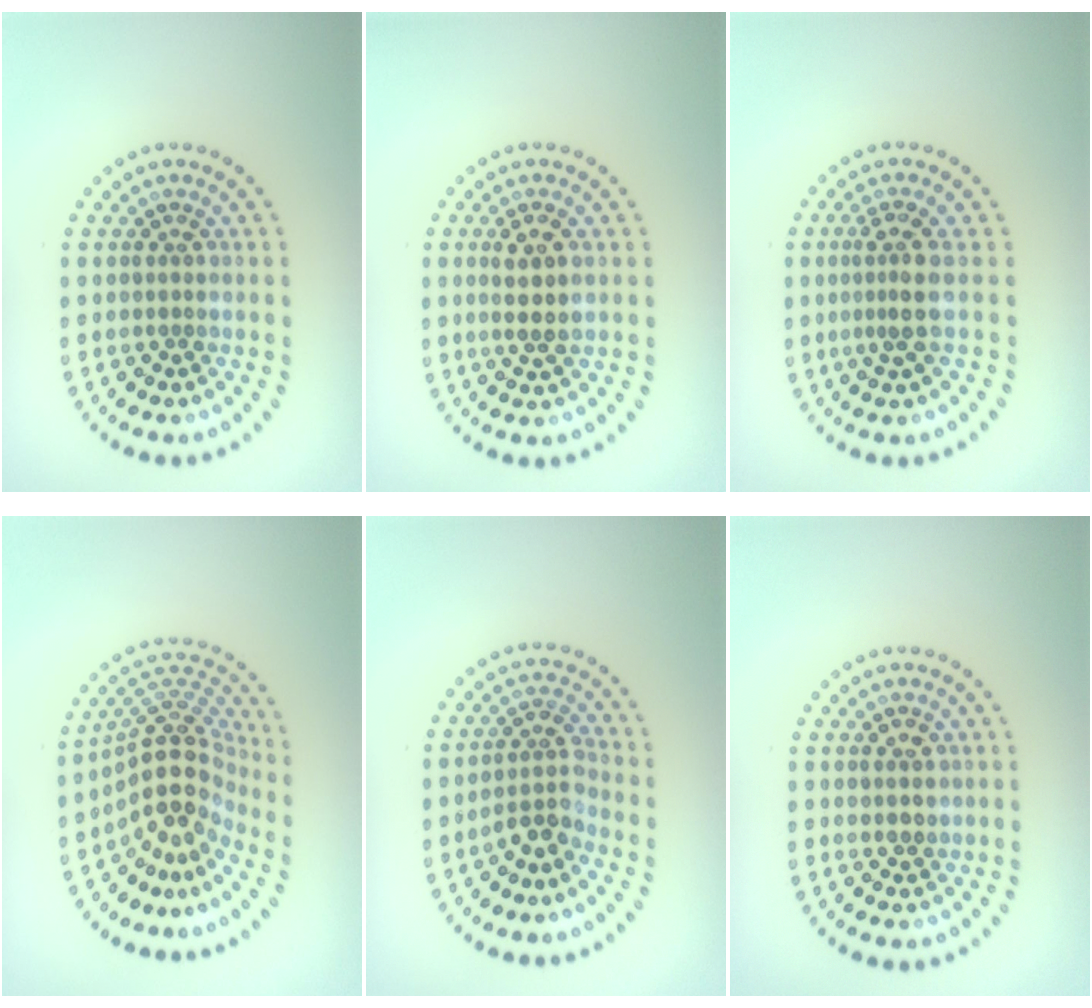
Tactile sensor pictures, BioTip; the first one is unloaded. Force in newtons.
{"total": 2.6, "press": 2.4, "slide": 1.0}
{"total": 2.5, "press": 1.9, "slide": 1.7}
{"total": 5.5, "press": 3.9, "slide": 3.8}
{"total": 2.9, "press": 2.1, "slide": 2.0}
{"total": 1.4, "press": 1.3, "slide": 0.5}